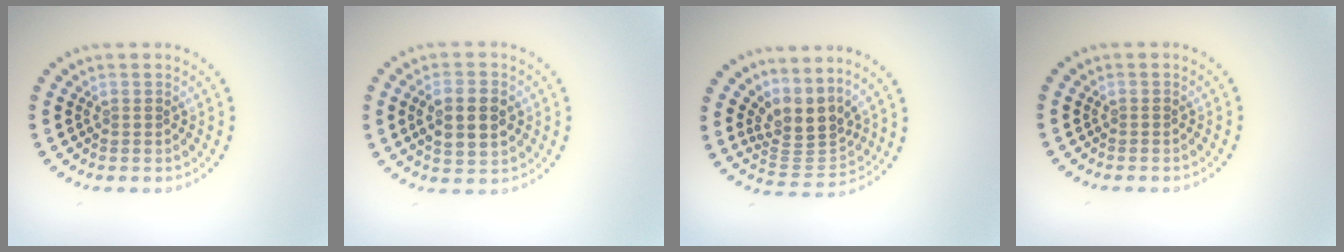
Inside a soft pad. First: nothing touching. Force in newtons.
{"total": 4.0, "press": 4.0, "slide": 0.4}
{"total": 3.5, "press": 2.5, "slide": 2.5}
{"total": 0.0}